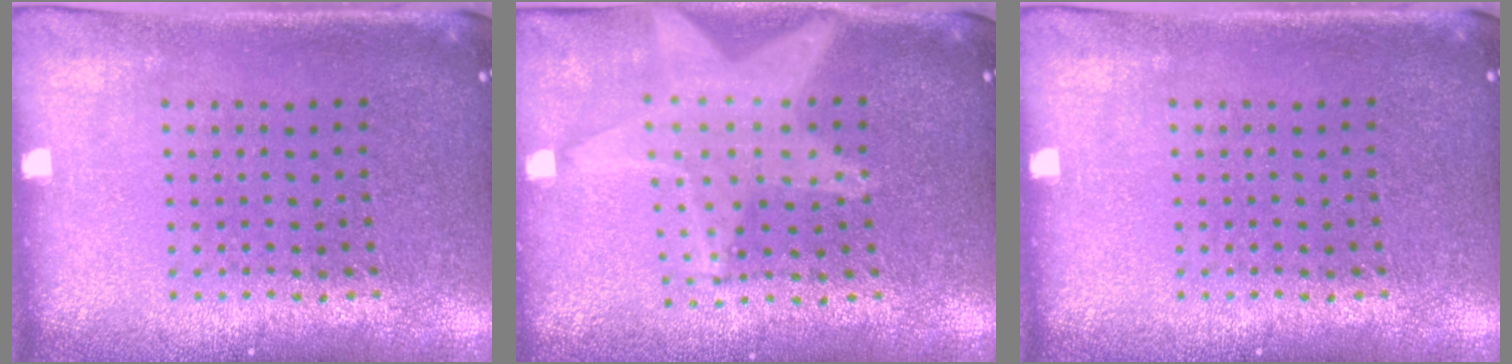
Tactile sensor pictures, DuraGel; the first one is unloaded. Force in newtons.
{"total": 2.0, "press": 1.7, "slide": 1.1}
{"total": 0.0}